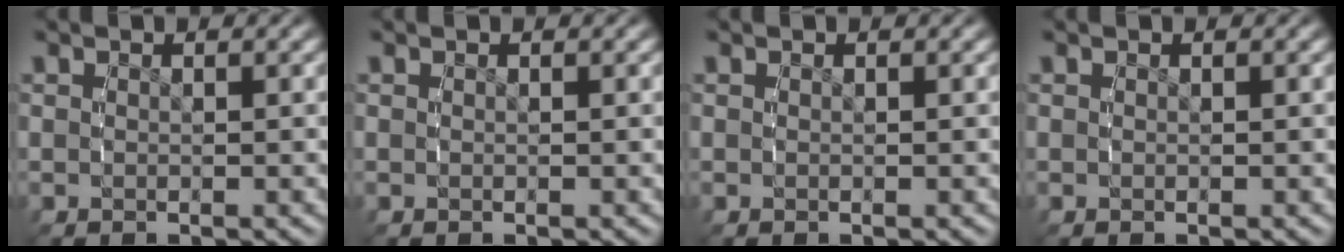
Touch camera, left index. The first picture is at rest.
{"total": 0.0}
{"total": 0.0}
{"total": 0.0}